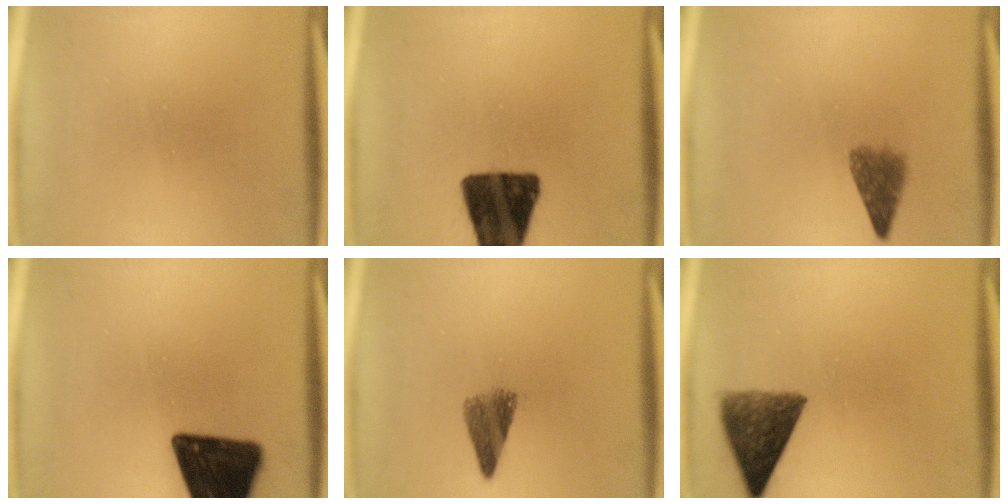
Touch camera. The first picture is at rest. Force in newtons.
{"total": 15.1}
{"total": 4.1}
{"total": 17.7}
{"total": 4.2}
{"total": 8.9}